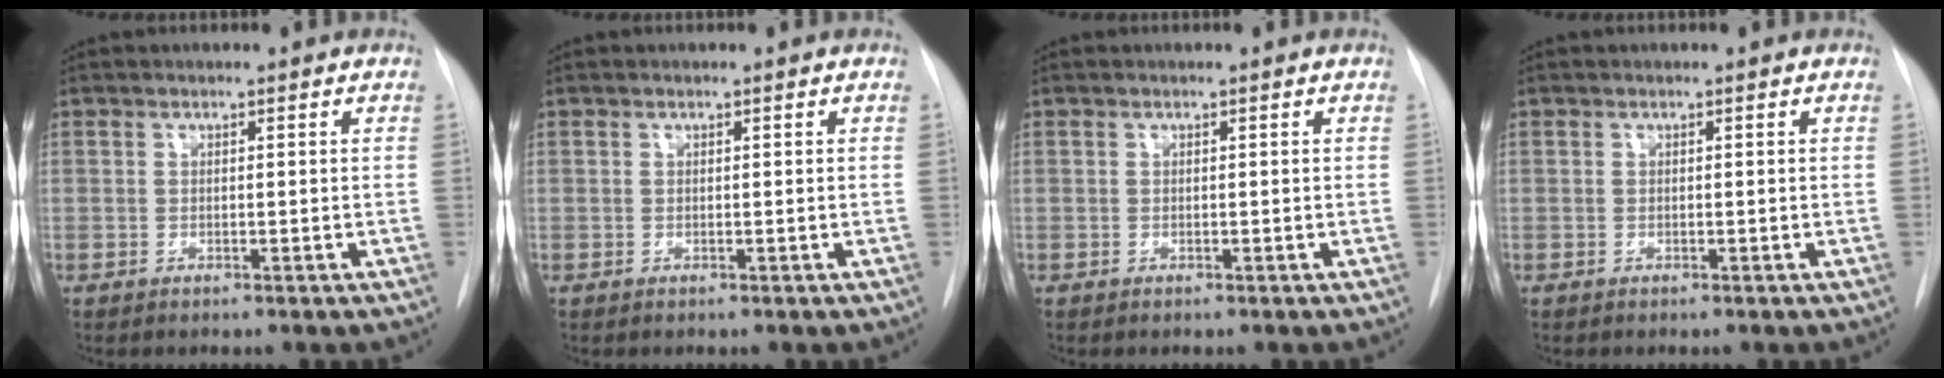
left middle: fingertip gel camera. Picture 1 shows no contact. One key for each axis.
{"total": 0.0}
{"total": 0.0}
{"total": 0.0}